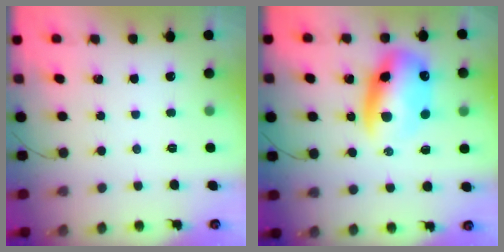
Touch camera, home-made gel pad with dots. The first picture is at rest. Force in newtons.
{"total": 13.4, "press": 13.0, "slide": 3.4}